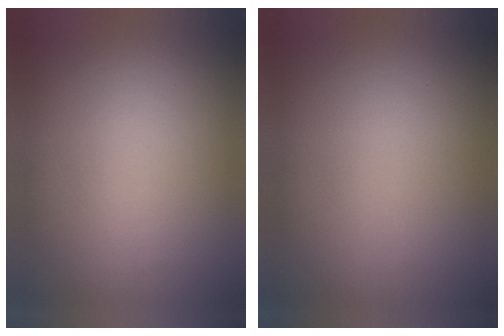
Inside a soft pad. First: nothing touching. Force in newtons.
{"total": 1.3}